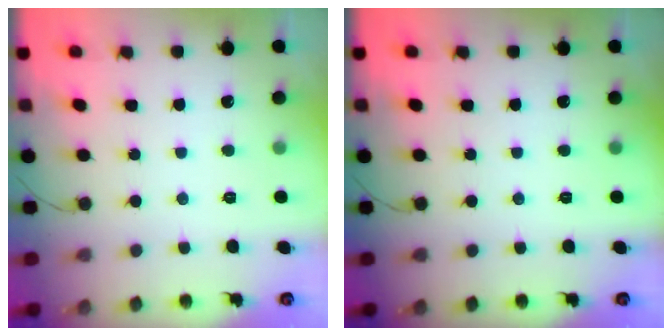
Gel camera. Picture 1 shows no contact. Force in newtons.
{"total": 0.0}